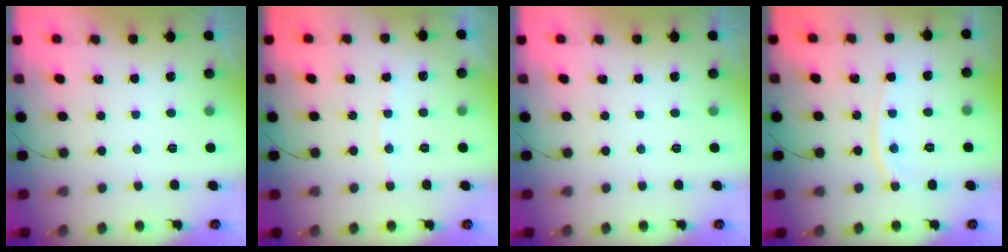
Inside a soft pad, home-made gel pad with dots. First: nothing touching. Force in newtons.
{"total": 4.9, "press": 4.8, "slide": 0.7}
{"total": 0.0}
{"total": 7.1, "press": 7.0, "slide": 0.9}